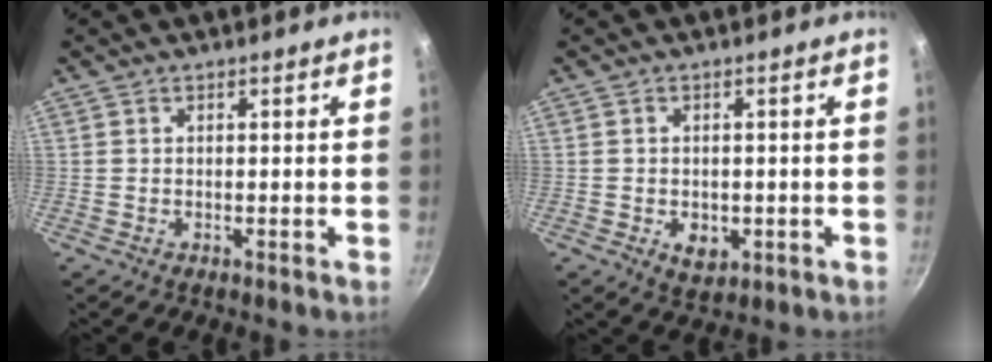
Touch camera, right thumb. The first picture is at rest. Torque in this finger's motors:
{"motor_torque": [-0.28, 0.22, -0.09, 0.01, 0.00]}